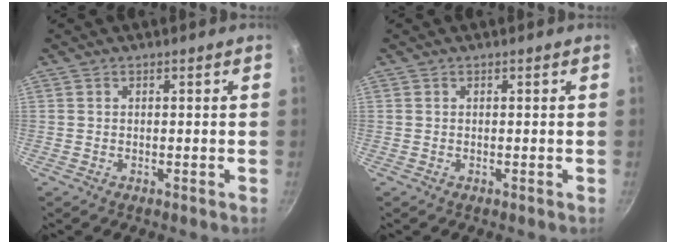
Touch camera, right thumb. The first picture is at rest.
{"total": 0.0}